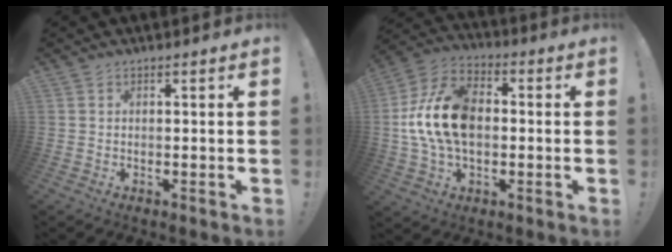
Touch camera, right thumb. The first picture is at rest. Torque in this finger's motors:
{"motor_torque": [0.44, 0.46, 0.31, 0.12, 0.28]}